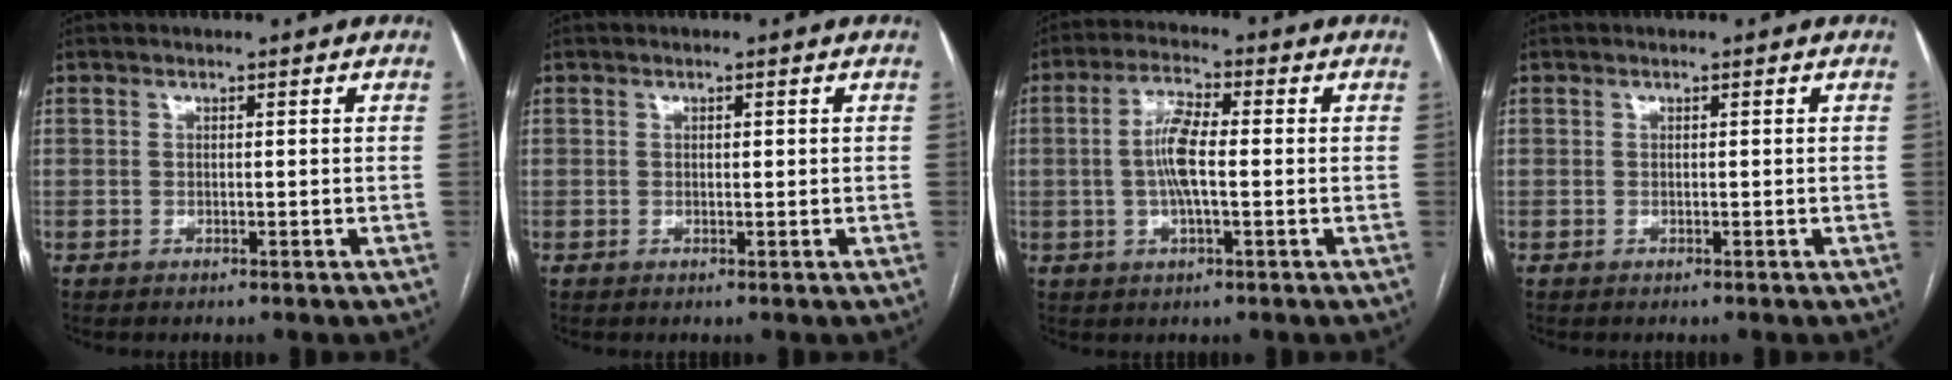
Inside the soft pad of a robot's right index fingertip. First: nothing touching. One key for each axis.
{"total": 0.6, "fx": 0.1, "fy": 0.2, "fz": 0.5, "tx": -0.009, "ty": 0.000, "tz": 0.001}
{"total": 6.8, "fx": 0.0, "fy": 1.6, "fz": 6.7, "tx": -0.135, "ty": 0.009, "tz": -0.002}
{"total": 0.0}